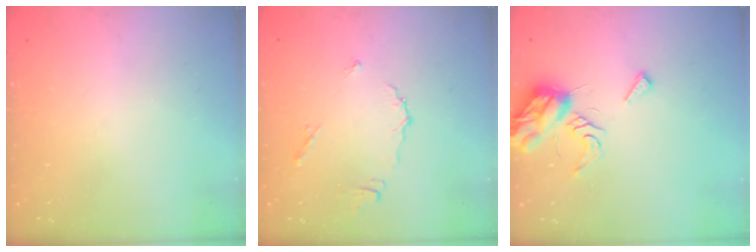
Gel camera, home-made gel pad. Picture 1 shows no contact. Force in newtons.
{"total": 6.4, "press": 6.3, "slide": 0.6}
{"total": 9.2, "press": 9.2, "slide": 0.4}